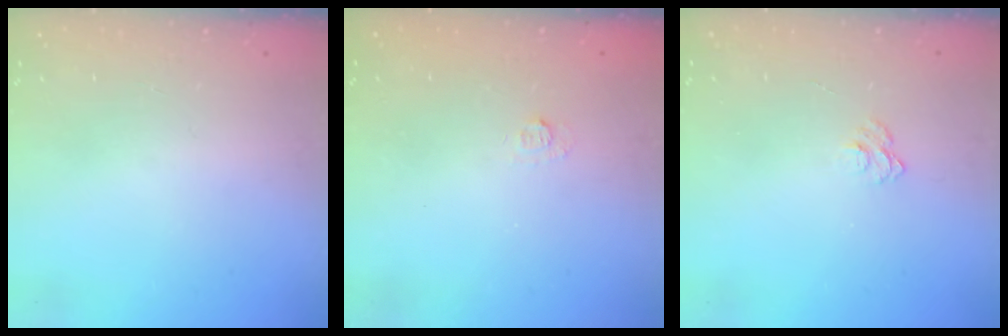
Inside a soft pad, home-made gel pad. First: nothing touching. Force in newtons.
{"total": 2.7, "press": 2.5, "slide": 0.9}
{"total": 3.7, "press": 3.7, "slide": 0.3}